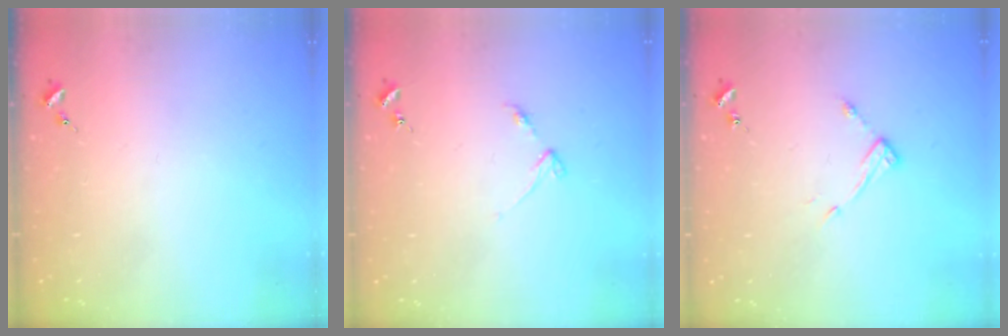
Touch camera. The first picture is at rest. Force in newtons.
{"total": 3.4, "press": 3.4, "slide": 0.4}
{"total": 7.9, "press": 7.9, "slide": 0.3}